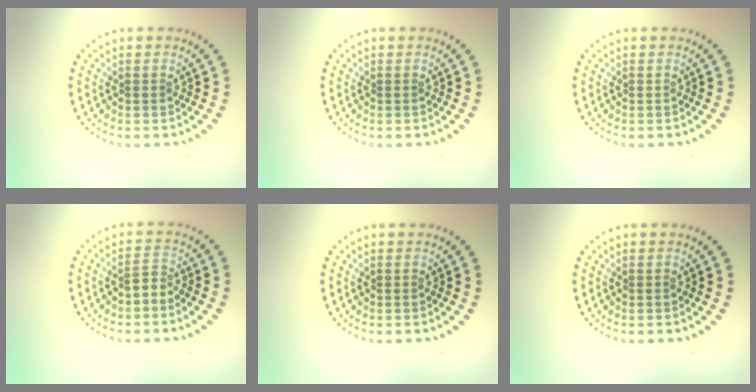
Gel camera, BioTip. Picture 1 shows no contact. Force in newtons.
{"total": 0.0}
{"total": 0.0}
{"total": 1.2, "press": 0.6, "slide": 1.0}
{"total": 0.0}
{"total": 0.0}